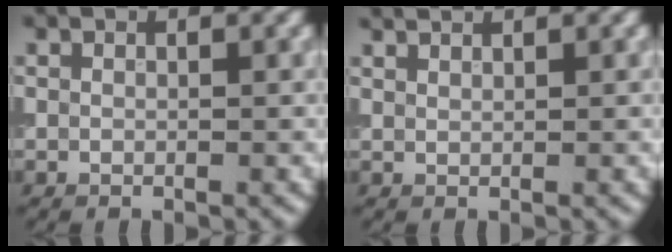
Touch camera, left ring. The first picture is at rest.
{"total": 1.1, "force": [1.0, 0.1, 0.3], "torque": [-0.008, 0.001, 0.017]}